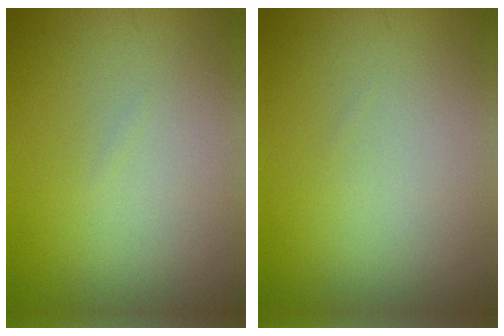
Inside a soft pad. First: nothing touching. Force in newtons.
{"total": 0.0}